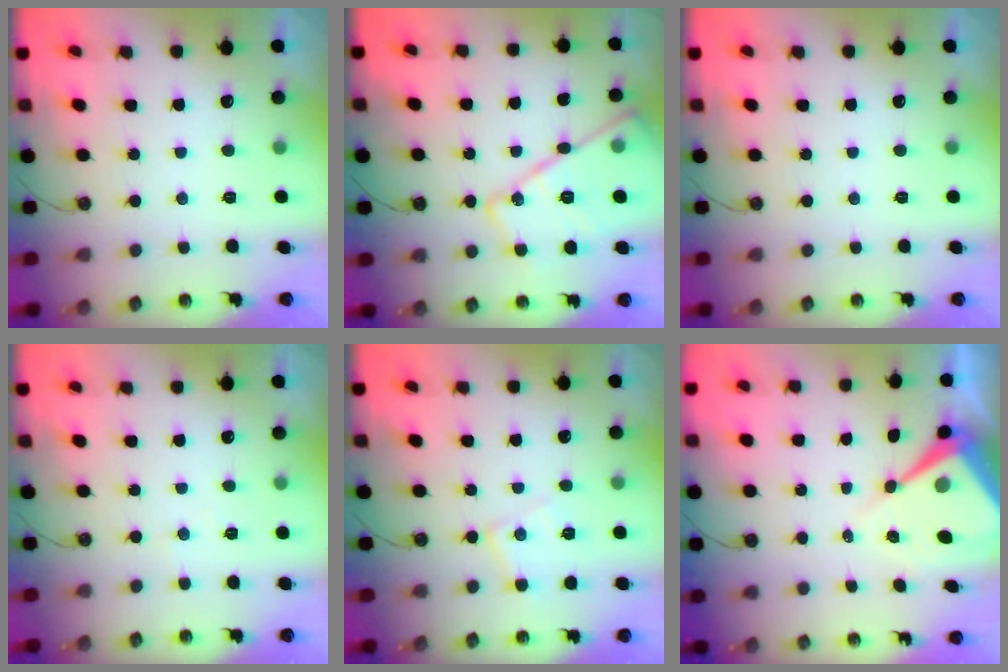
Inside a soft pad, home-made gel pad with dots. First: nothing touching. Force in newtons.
{"total": 18.1, "press": 18.1, "slide": 1.4}
{"total": 0.0}
{"total": 2.1, "press": 2.1, "slide": 0.4}
{"total": 8.1, "press": 8.0, "slide": 0.6}
{"total": 9.8, "press": 9.8, "slide": 0.8}